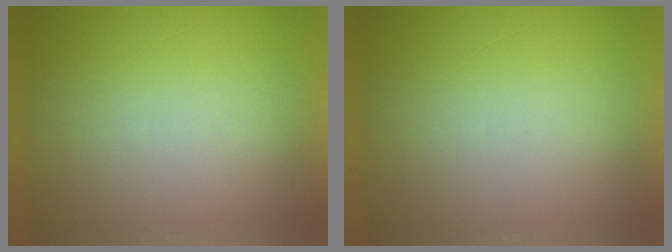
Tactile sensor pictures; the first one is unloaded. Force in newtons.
{"total": 0.0}